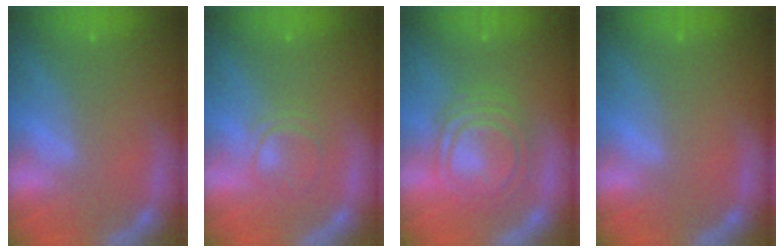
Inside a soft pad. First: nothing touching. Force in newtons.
{"total": 3.0}
{"total": 8.1}
{"total": 0.0}